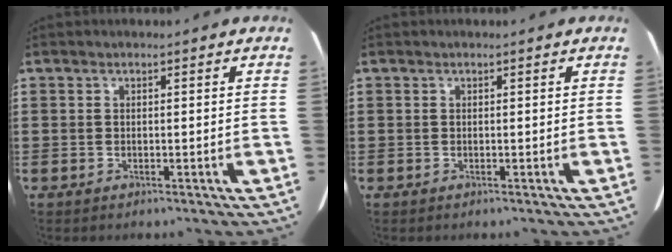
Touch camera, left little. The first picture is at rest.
{"total": 0.0}